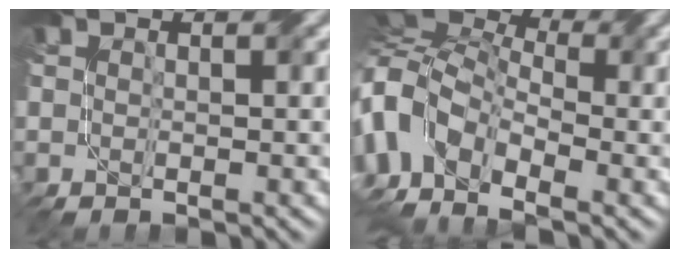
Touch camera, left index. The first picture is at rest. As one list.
[{"total": 12.4, "force": [-2.1, 8.4, 8.8], "torque": [-0.206, 0.001, -0.053]}]